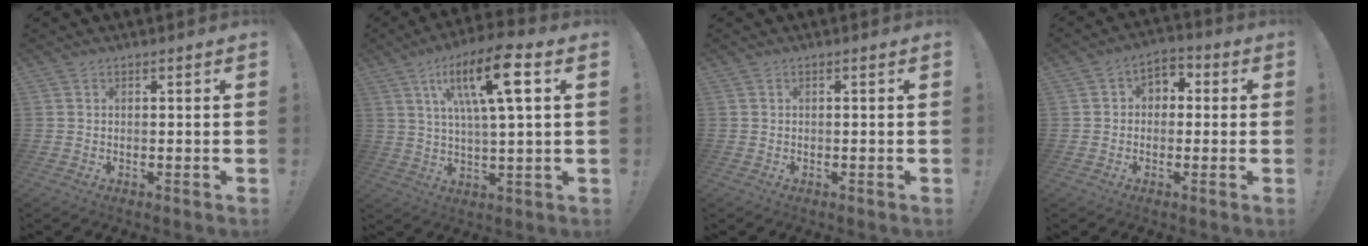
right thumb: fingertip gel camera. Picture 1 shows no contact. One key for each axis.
{"total": 16.0, "fx": 6.0, "fy": 3.4, "fz": 14.4, "tx": -0.245, "ty": -0.010, "tz": 0.086}
{"total": 0.0}
{"total": 4.6, "fx": -0.7, "fy": 4.0, "fz": 2.1, "tx": -0.029, "ty": 0.019, "tz": -0.011}